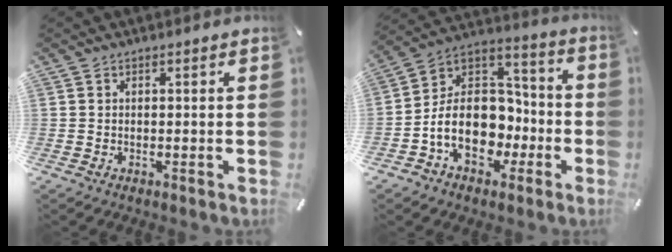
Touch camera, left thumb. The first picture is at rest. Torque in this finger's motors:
{"motor_torque": [-0.55, 2.16, 0.64, -0.29, 0.45]}